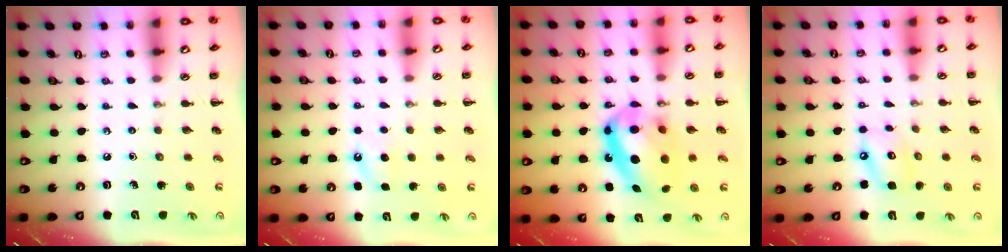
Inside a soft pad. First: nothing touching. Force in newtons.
{"total": 4.1, "press": 3.9, "slide": 1.1}
{"total": 17.0, "press": 16.5, "slide": 4.2}
{"total": 8.7, "press": 8.6, "slide": 1.3}